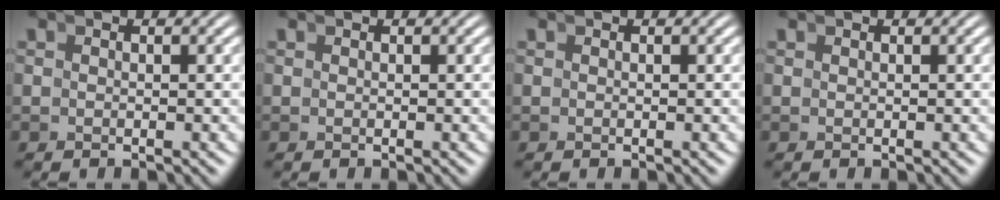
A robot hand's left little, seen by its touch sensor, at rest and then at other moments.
{"total": 0.0}
{"total": 0.0}
{"total": 0.0}